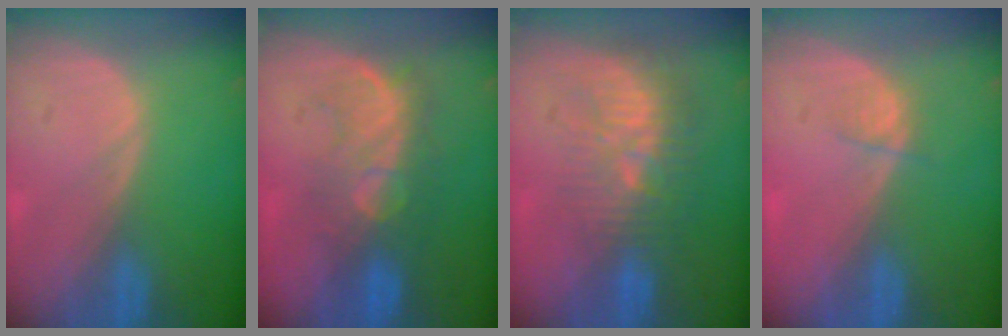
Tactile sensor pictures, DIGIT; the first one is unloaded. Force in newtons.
{"total": 8.1, "press": 7.9, "slide": 1.9}
{"total": 9.6, "press": 8.6, "slide": 4.2}
{"total": 1.4, "press": 1.3, "slide": 0.6}